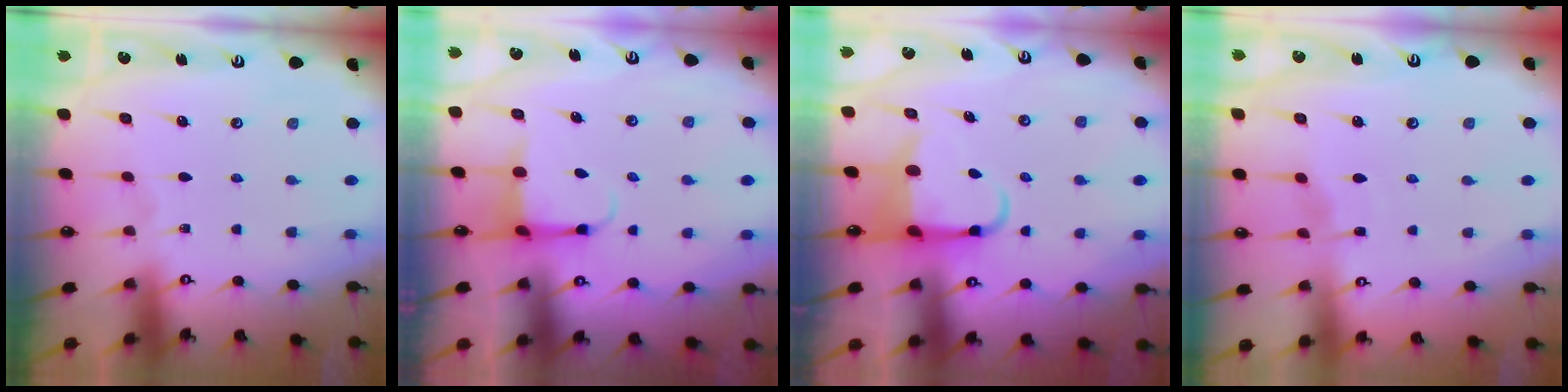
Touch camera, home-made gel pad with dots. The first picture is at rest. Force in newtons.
{"total": 4.0, "press": 3.8, "slide": 1.2}
{"total": 5.3, "press": 5.2, "slide": 1.0}
{"total": 2.8, "press": 2.7, "slide": 0.5}